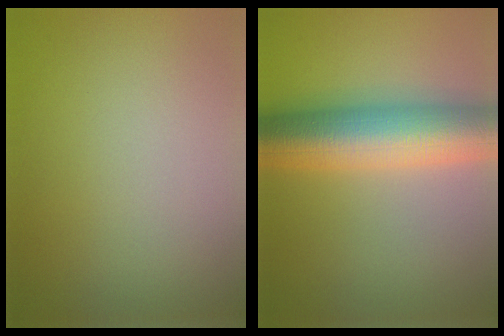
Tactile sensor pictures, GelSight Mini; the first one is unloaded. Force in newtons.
{"total": 10.7, "press": 10.7, "slide": 0.1}